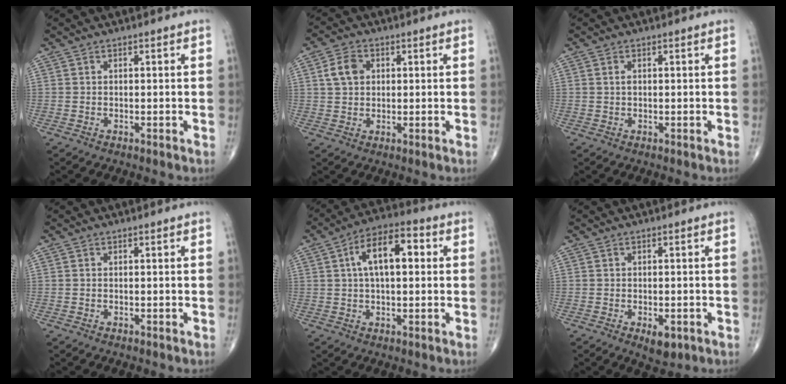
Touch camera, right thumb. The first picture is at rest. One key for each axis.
{"total": 5.1, "fx": 1.3, "fy": 3.8, "fz": 3.1, "tx": -0.051, "ty": 0.003, "tz": 0.021}
{"total": 1.0, "fx": 0.2, "fy": 0.5, "fz": 0.8, "tx": -0.013, "ty": 0.002, "tz": 0.004}
{"total": 0.0}
{"total": 11.1, "fx": 2.2, "fy": 5.4, "fz": 9.4, "tx": -0.148, "ty": 0.024, "tz": 0.027}
{"total": 3.6, "fx": -1.4, "fy": 1.9, "fz": 2.8, "tx": -0.033, "ty": -0.001, "tz": -0.012}